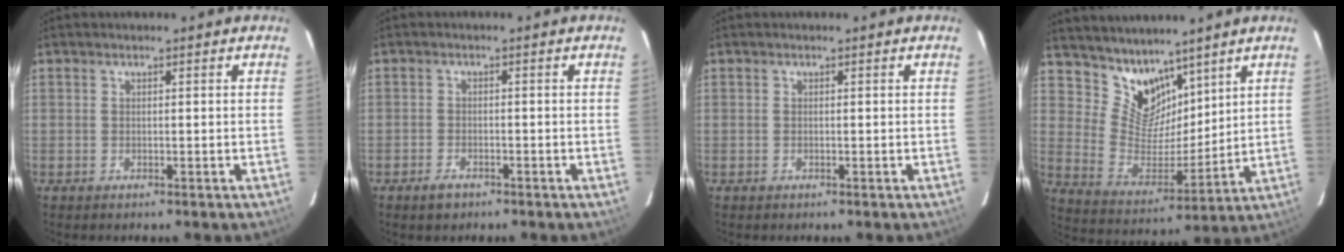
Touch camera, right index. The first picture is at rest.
{"total": 2.5, "force": [-1.8, 1.4, 1.1], "torque": [-0.025, 0.002, -0.029]}
{"total": 0.0}
{"total": 9.2, "force": [7.0, 5.3, 2.8], "torque": [-0.043, -0.002, 0.142]}